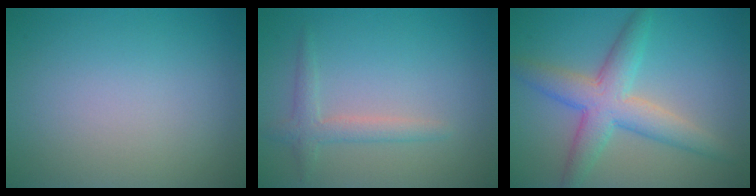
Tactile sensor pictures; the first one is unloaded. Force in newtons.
{"total": 2.0, "press": 2.0, "slide": 0.0}
{"total": 5.5, "press": 5.5, "slide": 0.2}